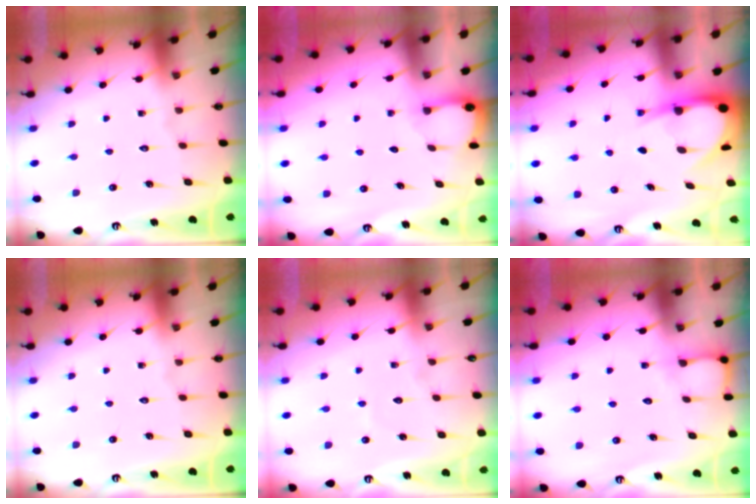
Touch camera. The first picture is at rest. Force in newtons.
{"total": 2.0, "press": 2.0, "slide": 0.2}
{"total": 6.7, "press": 6.6, "slide": 0.8}
{"total": 0.0}
{"total": 2.6, "press": 2.6, "slide": 0.1}
{"total": 3.9, "press": 3.8, "slide": 0.5}